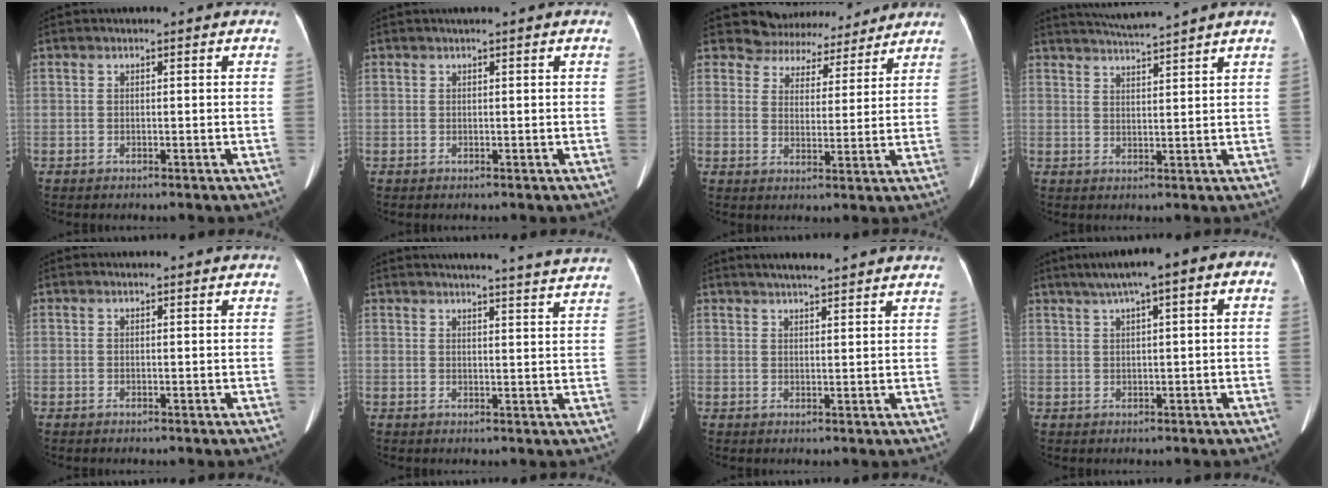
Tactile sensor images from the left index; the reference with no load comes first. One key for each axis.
{"total": 1.0, "fx": 0.8, "fy": -0.2, "fz": 0.6, "tx": -0.011, "ty": 0.010, "tz": 0.019}
{"total": 9.5, "fx": 8.8, "fy": 3.7, "fz": -0.2, "tx": 0.015, "ty": 0.010, "tz": 0.108}
{"total": 6.7, "fx": 6.2, "fy": -1.6, "fz": 2.2, "tx": -0.041, "ty": 0.006, "tz": 0.099}
{"total": 1.3, "fx": 1.3, "fy": 0.1, "fz": 0.1, "tx": -0.010, "ty": 0.006, "tz": 0.014}
{"total": 14.5, "fx": 13.9, "fy": -0.7, "fz": 4.0, "tx": -0.055, "ty": -0.035, "tz": 0.152}
{"total": 8.5, "fx": 7.6, "fy": 0.8, "fz": 3.7, "tx": -0.053, "ty": 0.026, "tz": 0.096}
{"total": 8.6, "fx": 3.5, "fy": 1.6, "fz": 7.7, "tx": -0.120, "ty": 0.041, "tz": 0.044}